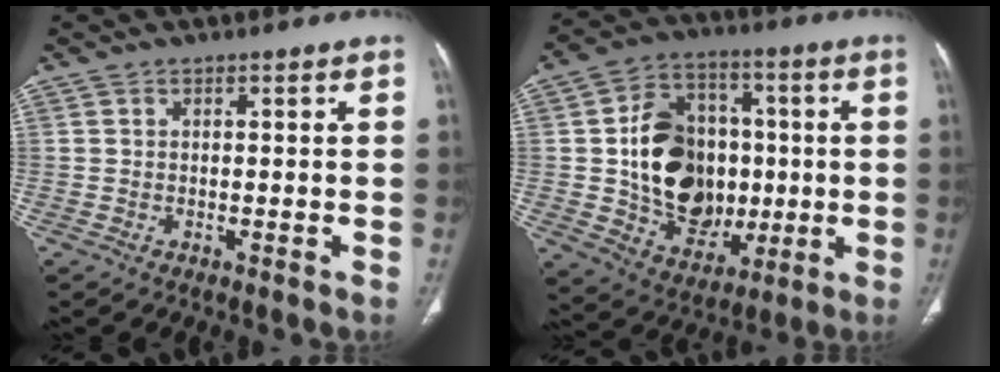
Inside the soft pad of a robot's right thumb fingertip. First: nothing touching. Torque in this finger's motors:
{"motor_torque": [2.51, 2.50, 1.42, -0.07, 0.12]}